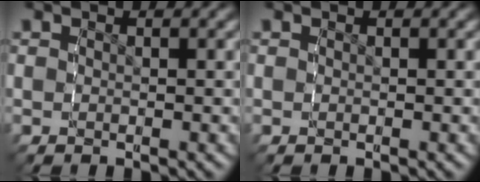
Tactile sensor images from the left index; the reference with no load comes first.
{"total": 0.0}